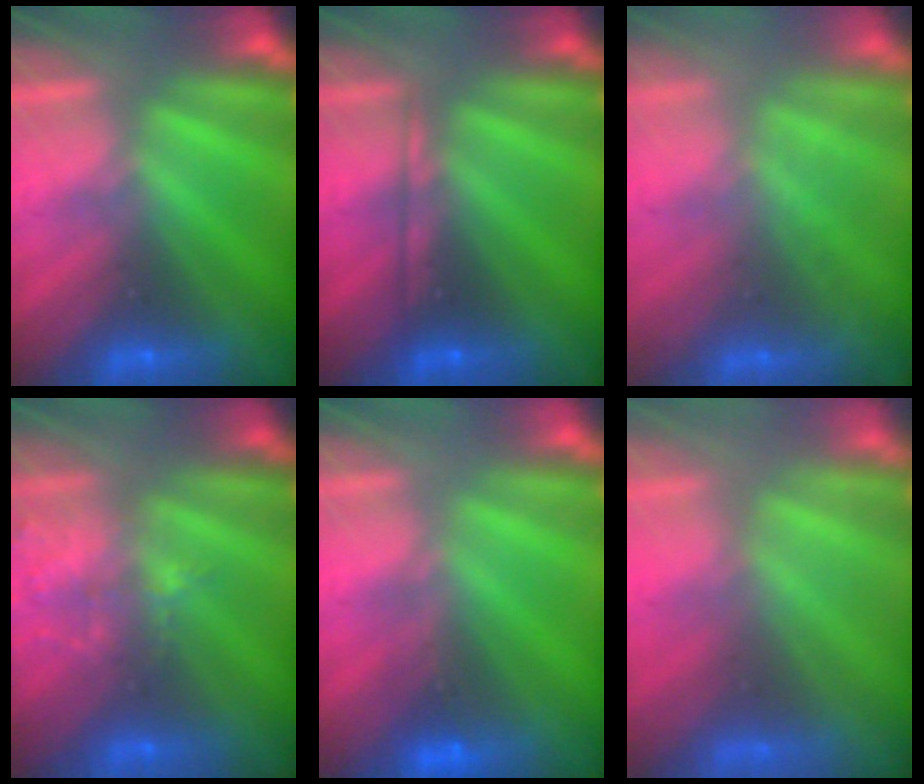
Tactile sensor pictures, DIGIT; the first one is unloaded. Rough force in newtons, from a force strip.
{"total": 2.1}
{"total": 1.7}
{"total": 1.6}
{"total": 1.2}
{"total": 9.6}